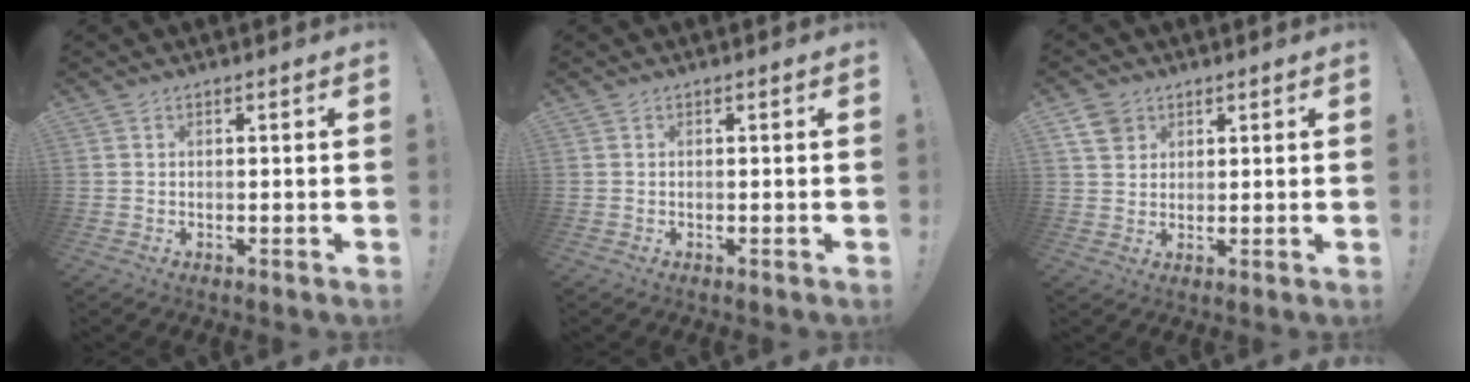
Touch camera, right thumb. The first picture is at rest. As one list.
[{"total": 0.0}, {"total": 5.4, "force": [3.3, 4.0, 1.6], "torque": [-0.022, -0.013, 0.063]}]